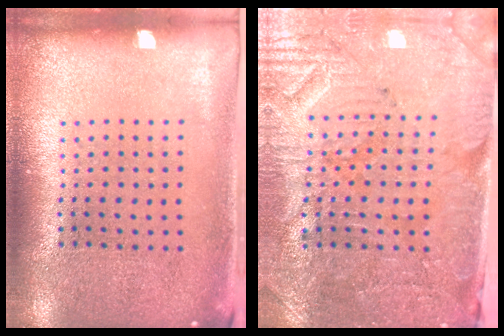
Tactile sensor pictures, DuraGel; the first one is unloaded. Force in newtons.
{"total": 3.7, "press": 3.5, "slide": 1.2}